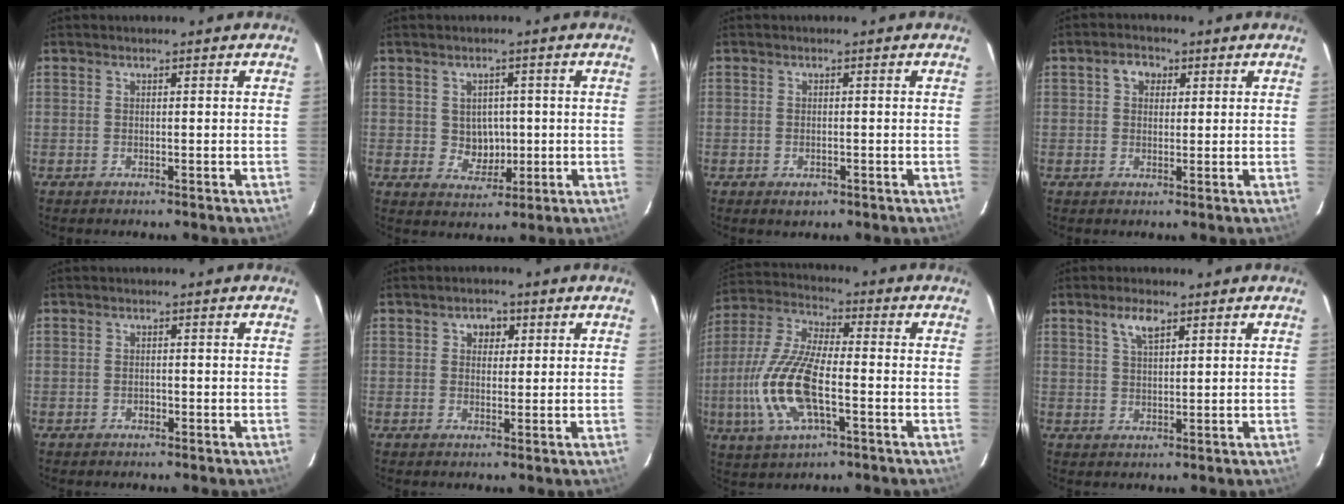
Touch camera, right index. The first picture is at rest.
{"total": 4.7, "force": [0.2, 4.4, 1.8], "torque": [-0.030, 0.005, 0.014]}
{"total": 1.8, "force": [-0.8, 1.3, 1.0], "torque": [-0.016, -0.003, -0.010]}
{"total": 3.2, "force": [1.1, 2.7, 1.5], "torque": [-0.021, 0.014, 0.018]}
{"total": 1.1, "force": [-0.5, 0.8, 0.4], "torque": [-0.006, 0.002, -0.006]}
{"total": 2.8, "force": [0.9, 2.4, 1.0], "torque": [-0.010, 0.011, 0.013]}
{"total": 15.7, "force": [-4.0, 5.9, 14.0], "torque": [-0.307, -0.004, -0.082]}
{"total": 3.8, "force": [2.3, 1.4, 2.7], "torque": [-0.050, 0.006, 0.045]}